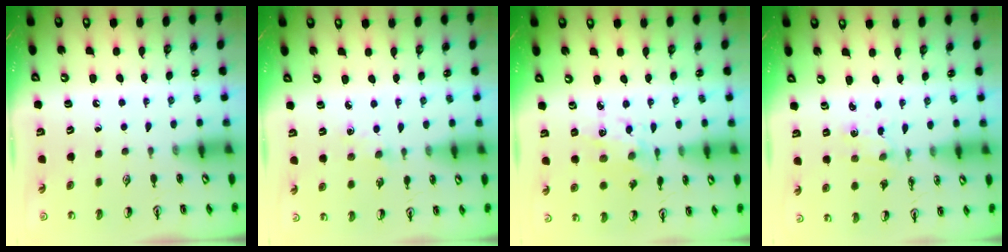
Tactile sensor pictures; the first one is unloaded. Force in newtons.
{"total": 2.8, "press": 2.7, "slide": 0.5}
{"total": 7.8, "press": 7.6, "slide": 1.6}
{"total": 1.5, "press": 1.5, "slide": 0.3}